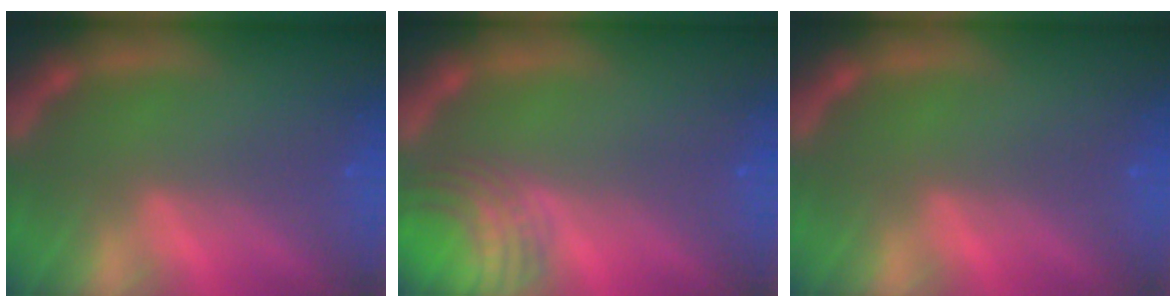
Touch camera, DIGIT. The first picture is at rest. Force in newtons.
{"total": 5.0}
{"total": 0.0}